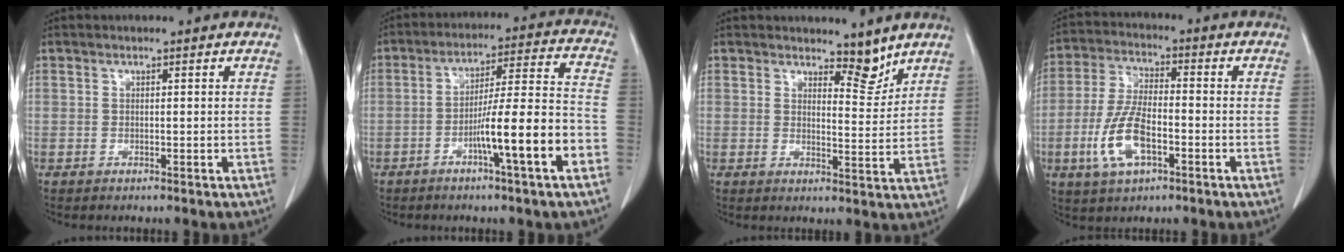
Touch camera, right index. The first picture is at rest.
{"total": 13.0, "force": [-5.4, -0.1, 11.8], "torque": [-0.188, 0.009, -0.086]}
{"total": 4.1, "force": [3.6, 1.3, 1.4], "torque": [-0.012, -0.013, 0.054]}
{"total": 9.7, "force": [-3.3, 3.7, 8.3], "torque": [-0.190, -0.005, -0.062]}